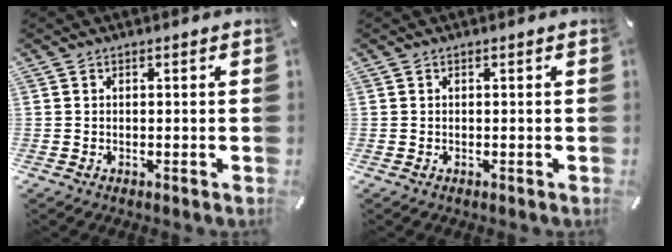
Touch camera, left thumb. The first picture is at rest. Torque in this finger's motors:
{"motor_torque": [-0.04, 0.04, 0.00, 0.05, 0.00]}